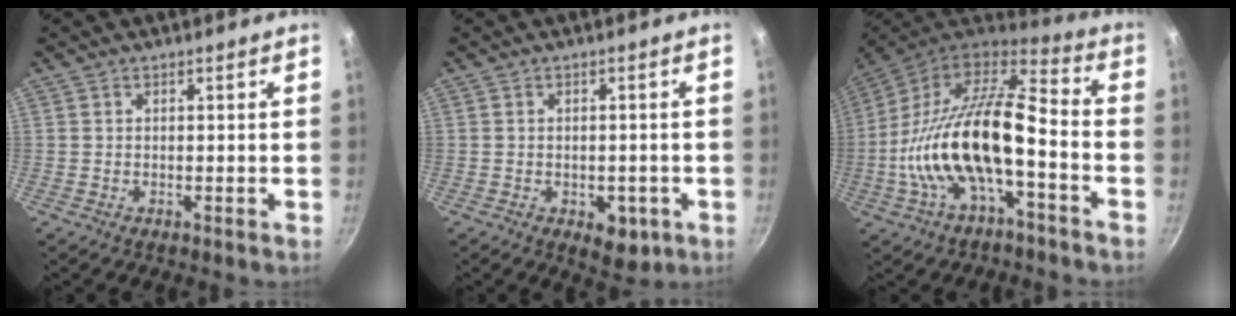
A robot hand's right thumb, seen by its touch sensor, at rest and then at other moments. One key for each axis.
{"total": 5.8, "fx": -2.2, "fy": 3.4, "fz": 4.1, "tx": -0.028, "ty": 0.009, "tz": -0.020}
{"total": 21.1, "fx": -5.0, "fy": 8.7, "fz": 18.6, "tx": -0.347, "ty": 0.044, "tz": -0.104}